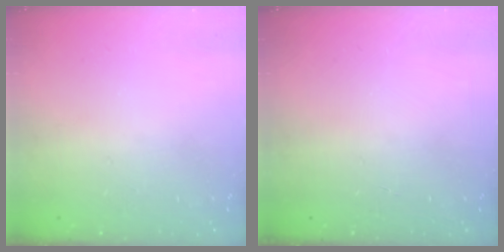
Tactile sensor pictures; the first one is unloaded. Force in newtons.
{"total": 0.0}